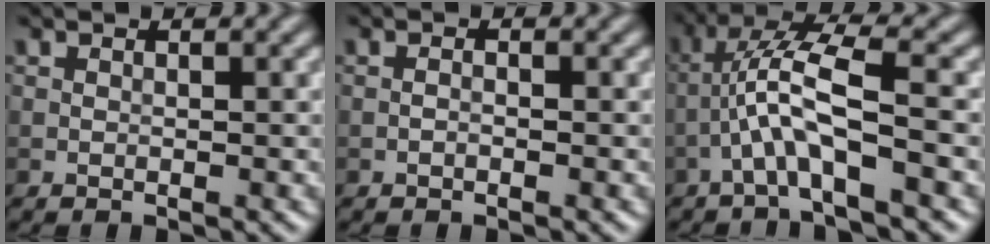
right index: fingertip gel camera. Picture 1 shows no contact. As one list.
[{"total": 0.6, "force": [-0.3, 0.2, 0.4], "torque": [-0.009, 0.000, -0.007]}, {"total": 5.5, "force": [-2.1, 0.9, 5.0], "torque": [-0.104, 0.021, -0.042]}]